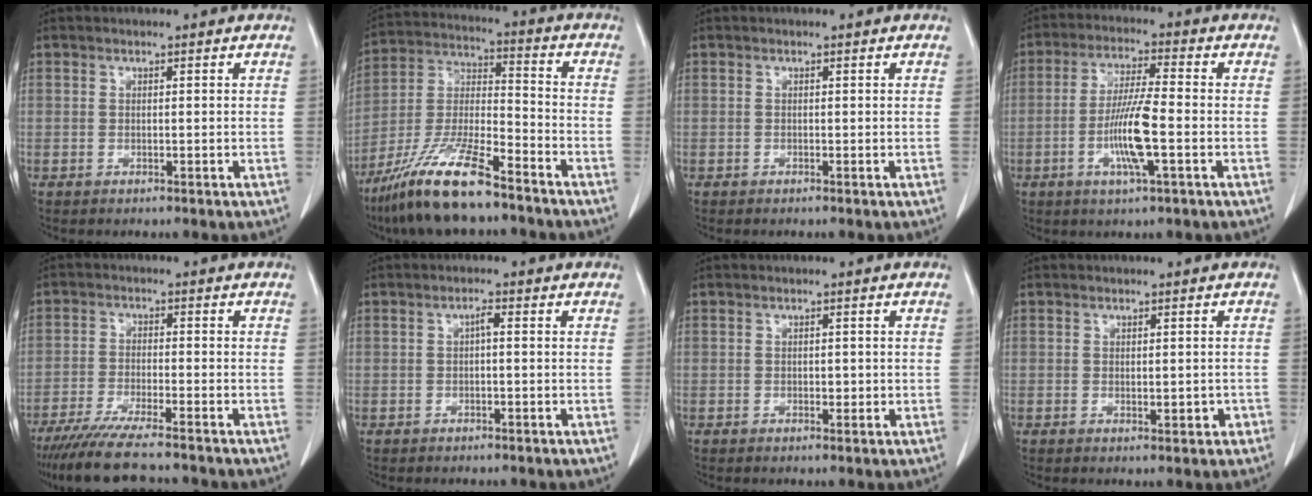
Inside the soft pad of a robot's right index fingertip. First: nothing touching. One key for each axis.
{"total": 14.9, "fx": -10.8, "fy": 2.2, "fz": 10.0, "tx": -0.207, "ty": -0.018, "tz": -0.199}
{"total": 0.0}
{"total": 9.1, "fx": -2.4, "fy": 0.4, "fz": 8.8, "tx": -0.170, "ty": -0.008, "tz": -0.050}
{"total": 11.0, "fx": -9.4, "fy": 0.4, "fz": 5.7, "tx": -0.088, "ty": -0.030, "tz": -0.152}
{"total": 1.3, "fx": 0.0, "fy": 0.3, "fz": 1.3, "tx": -0.023, "ty": 0.004, "tz": 0.000}
{"total": 1.3, "fx": -0.1, "fy": 0.7, "fz": 1.0, "tx": -0.013, "ty": 0.000, "tz": 0.001}
{"total": 2.2, "fx": -0.5, "fy": 1.0, "fz": 1.9, "tx": -0.025, "ty": -0.002, "tz": 0.000}